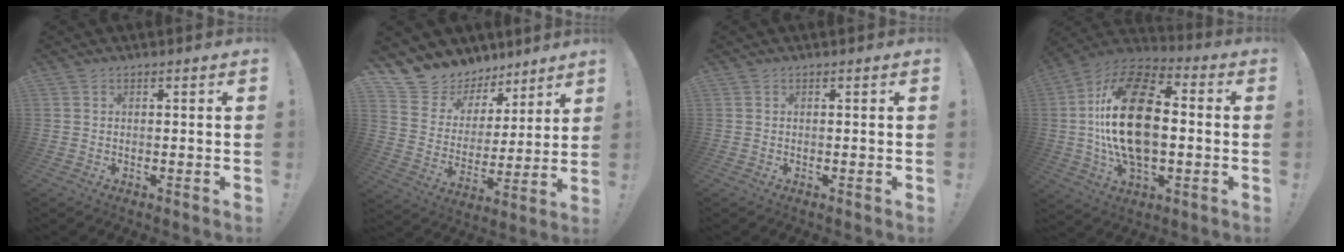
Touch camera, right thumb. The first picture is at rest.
{"total": 9.9, "force": [7.5, 6.4, 0.6], "torque": [-0.033, -0.069, 0.148]}
{"total": 0.0}
{"total": 25.2, "force": [0.2, 14.4, 20.7], "torque": [-0.385, 0.013, 0.000]}